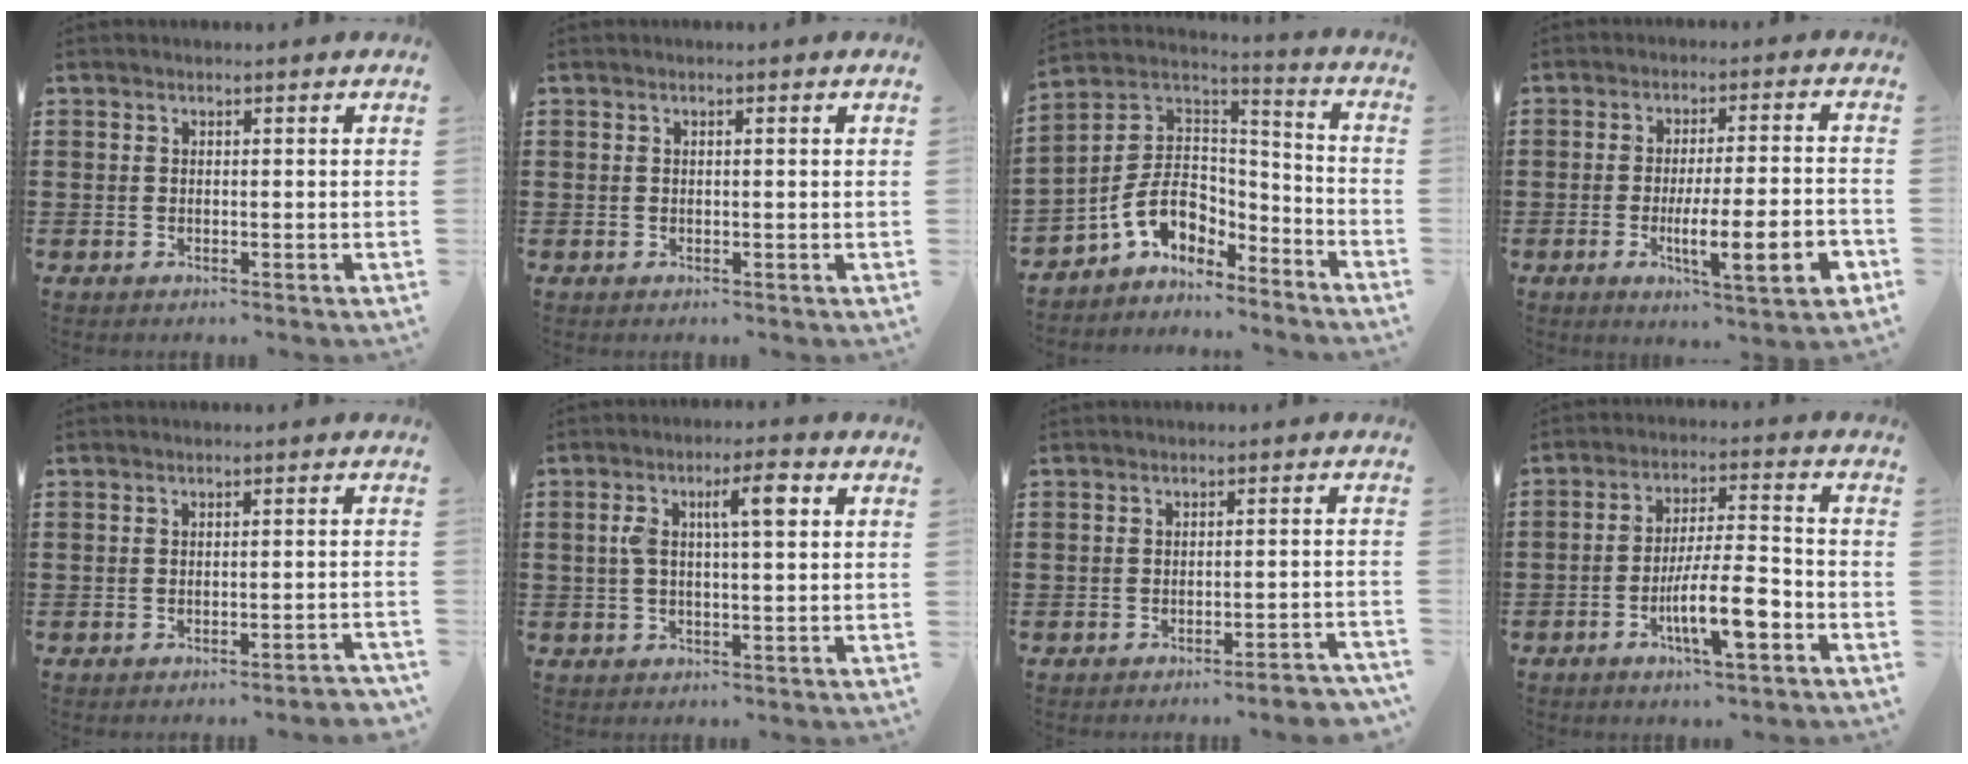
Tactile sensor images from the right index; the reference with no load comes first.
{"total": 0.6, "force": [0.2, 0.0, 0.5], "torque": [-0.010, -0.001, 0.004]}
{"total": 8.8, "force": [-4.4, 5.9, 4.8], "torque": [-0.124, 0.001, -0.088]}
{"total": 10.5, "force": [-3.2, 1.9, 9.8], "torque": [-0.158, -0.007, -0.055]}
{"total": 1.2, "force": [-1.0, -0.2, 0.6], "torque": [-0.011, -0.002, -0.019]}
{"total": 6.2, "force": [1.5, 1.8, 5.7], "torque": [-0.107, 0.008, 0.020]}
{"total": 2.4, "force": [-2.2, -0.1, 1.1], "torque": [-0.020, -0.002, -0.045]}
{"total": 9.9, "force": [-4.0, 2.6, 8.7], "torque": [-0.165, -0.002, -0.072]}